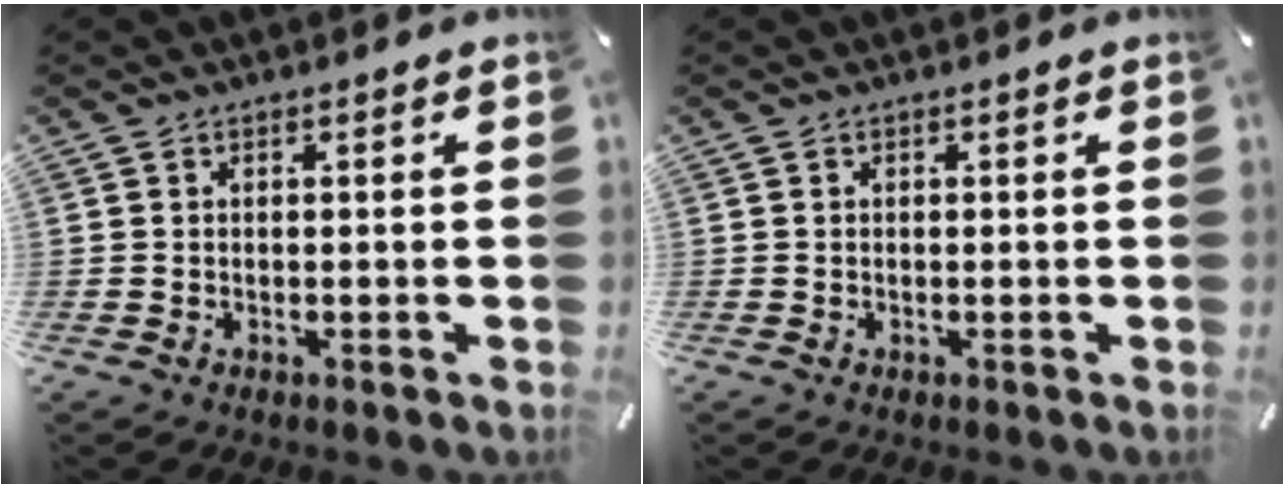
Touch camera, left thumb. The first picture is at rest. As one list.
[{"total": 0.0}]